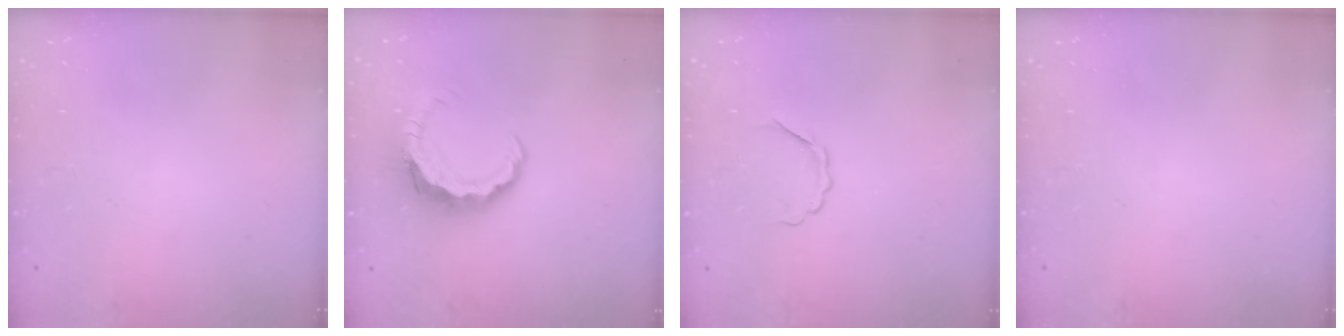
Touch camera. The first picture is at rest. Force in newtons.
{"total": 8.0, "press": 7.9, "slide": 0.7}
{"total": 3.7, "press": 3.7, "slide": 0.7}
{"total": 0.0}